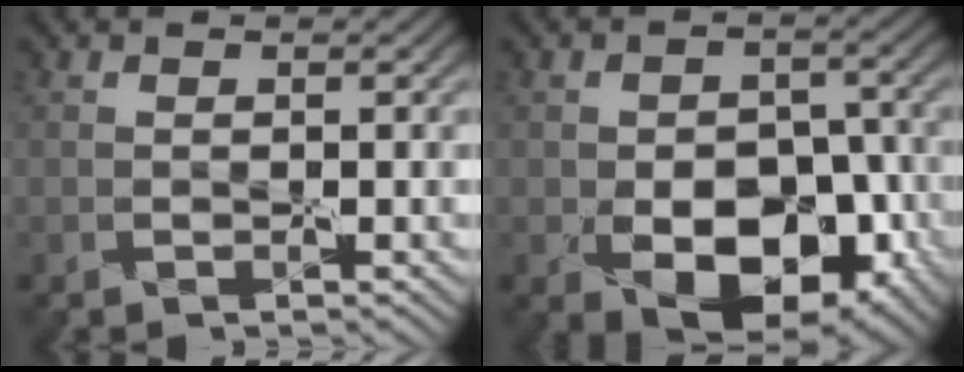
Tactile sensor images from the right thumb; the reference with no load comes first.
{"total": 10.3, "force": [-4.4, 6.5, 6.6], "torque": [-0.095, -0.019, -0.059]}